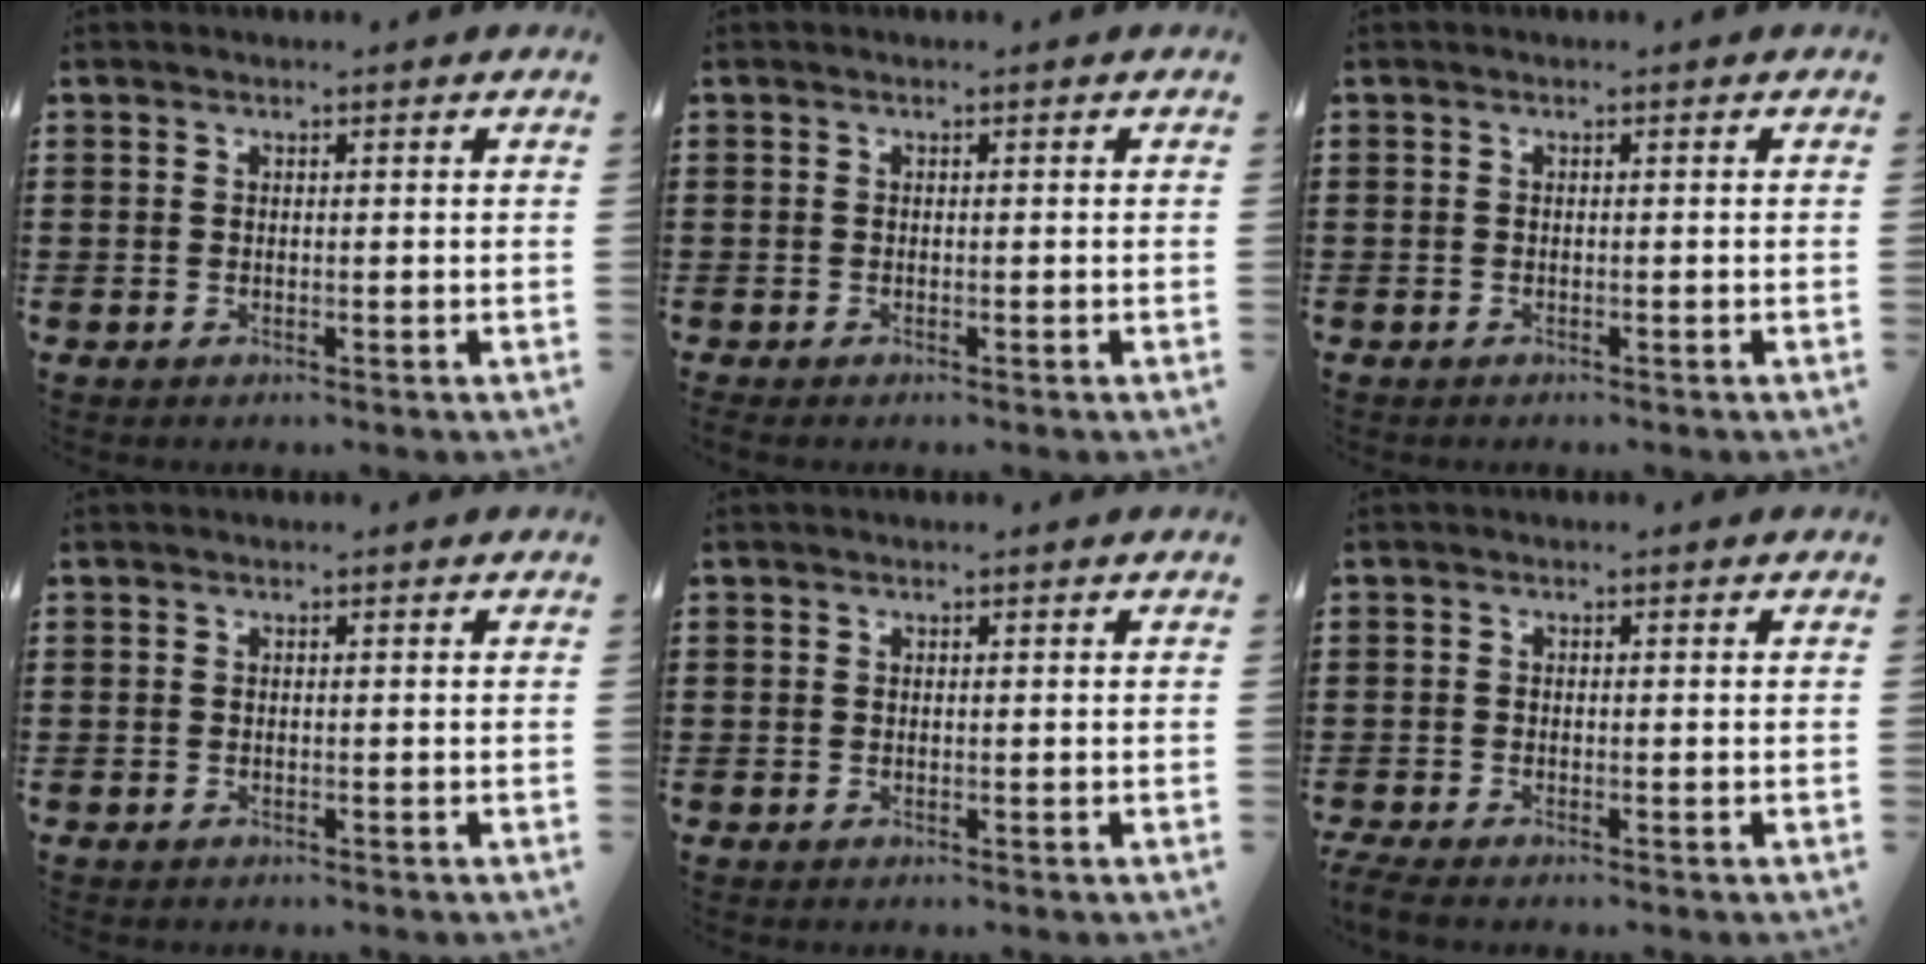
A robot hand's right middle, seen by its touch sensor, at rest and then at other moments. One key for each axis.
{"total": 0.0}
{"total": 0.0}
{"total": 0.0}
{"total": 0.0}
{"total": 1.5, "fx": -1.4, "fy": 0.0, "fz": 0.6, "tx": -0.019, "ty": -0.004, "tz": -0.029}